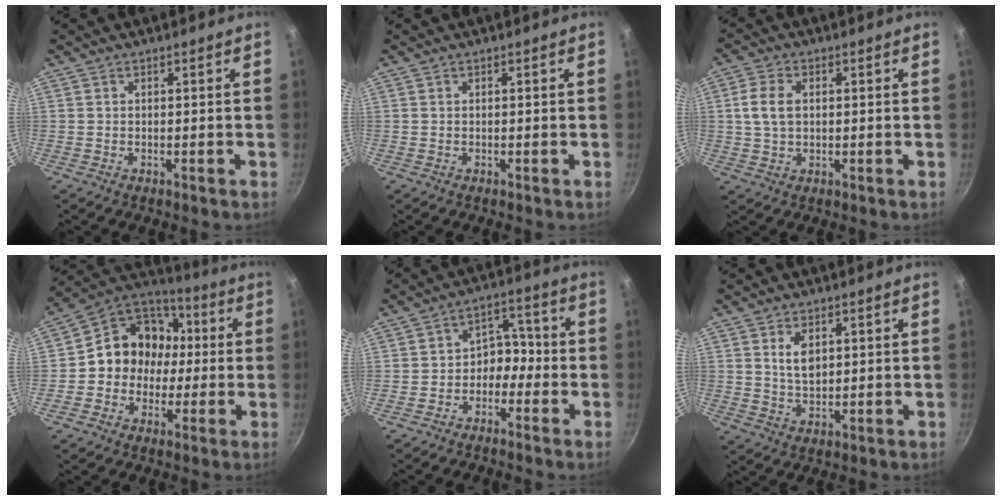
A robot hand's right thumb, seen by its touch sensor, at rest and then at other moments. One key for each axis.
{"total": 0.0}
{"total": 6.0, "fx": 1.0, "fy": 3.9, "fz": 4.5, "tx": -0.092, "ty": 0.004, "tz": 0.019}
{"total": 14.6, "fx": -0.5, "fy": 12.5, "fz": 7.5, "tx": -0.073, "ty": 0.038, "tz": -0.019}
{"total": 6.1, "fx": -2.1, "fy": 4.6, "fz": 3.4, "tx": -0.017, "ty": 0.040, "tz": -0.049}
{"total": 4.7, "fx": 1.7, "fy": 2.7, "fz": 3.4, "tx": -0.049, "ty": -0.016, "tz": 0.035}